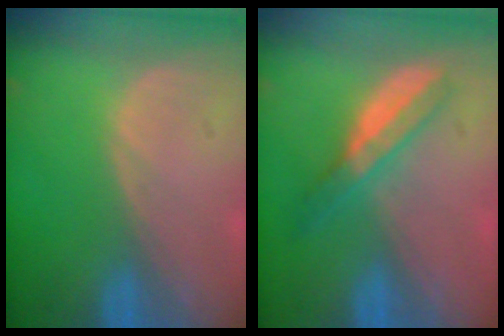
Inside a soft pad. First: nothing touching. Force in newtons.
{"total": 5.5, "press": 4.9, "slide": 2.5}